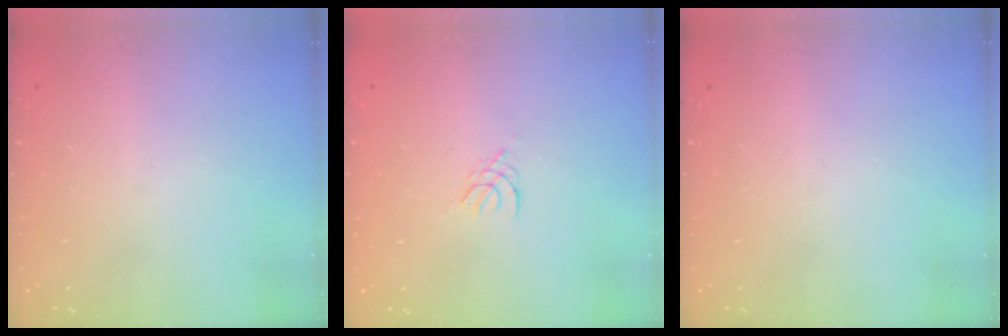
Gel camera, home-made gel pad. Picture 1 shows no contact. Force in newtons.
{"total": 2.0, "press": 1.9, "slide": 0.4}
{"total": 0.0}